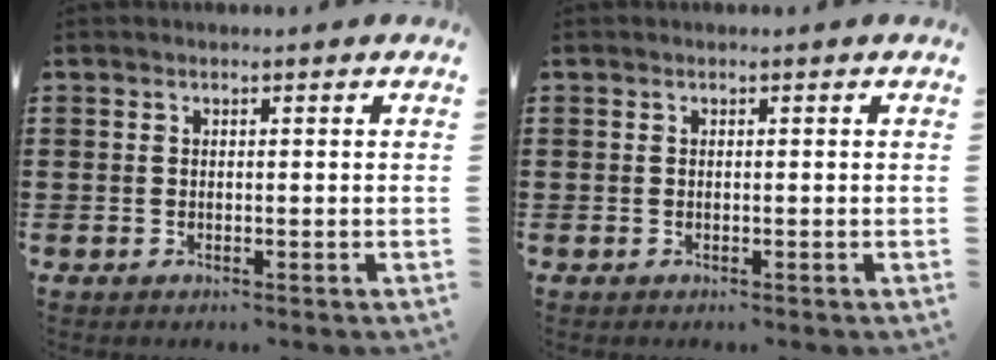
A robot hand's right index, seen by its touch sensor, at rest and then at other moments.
{"total": 0.0}